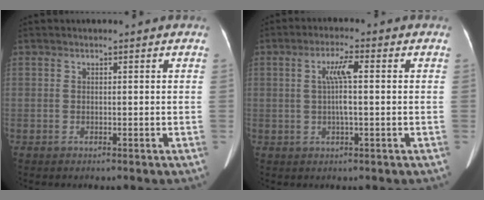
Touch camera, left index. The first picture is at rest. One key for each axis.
{"total": 4.8, "fx": 0.5, "fy": 0.2, "fz": 4.8, "tx": -0.095, "ty": 0.007, "tz": 0.009}